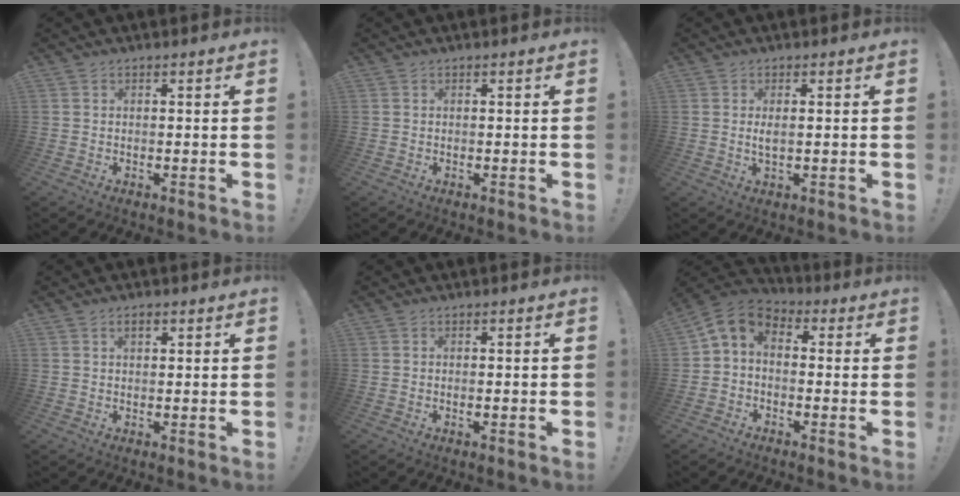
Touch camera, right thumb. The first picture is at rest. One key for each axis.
{"total": 0.0}
{"total": 2.8, "fx": 0.5, "fy": 0.8, "fz": 2.6, "tx": -0.034, "ty": -0.007, "tz": 0.006}
{"total": 1.9, "fx": 1.0, "fy": 1.0, "fz": 1.3, "tx": -0.021, "ty": 0.001, "tz": 0.016}
{"total": 0.8, "fx": -0.3, "fy": 0.0, "fz": 0.8, "tx": -0.015, "ty": 0.000, "tz": -0.005}
{"total": 6.5, "fx": -0.3, "fy": 4.9, "fz": 4.2, "tx": -0.083, "ty": 0.011, "tz": -0.002}